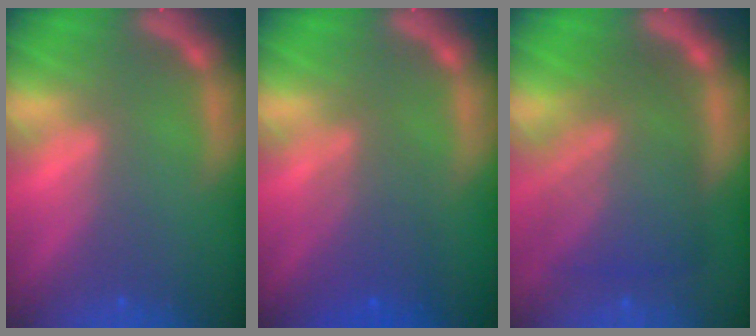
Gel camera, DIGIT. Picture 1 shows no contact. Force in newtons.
{"total": 4.1}
{"total": 8.6}